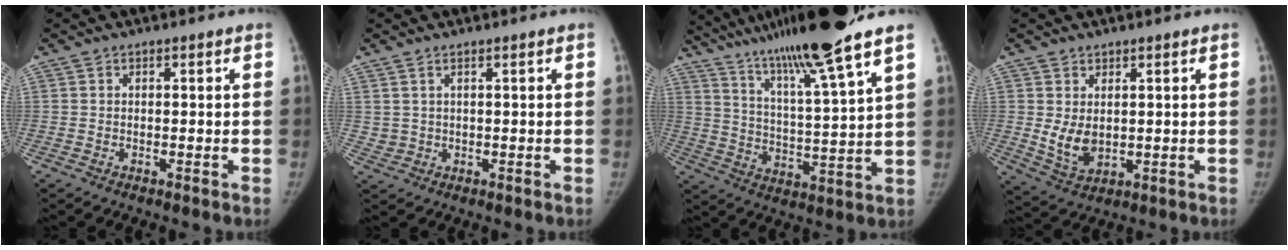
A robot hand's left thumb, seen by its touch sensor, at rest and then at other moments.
{"total": 1.8, "force": [0.8, 1.3, 0.9], "torque": [-0.014, -0.004, 0.023]}
{"total": 19.2, "force": [14.5, -0.3, 12.7], "torque": [-0.206, -0.058, 0.245]}
{"total": 5.6, "force": [0.7, 3.9, 4.0], "torque": [-0.063, -0.019, 0.032]}